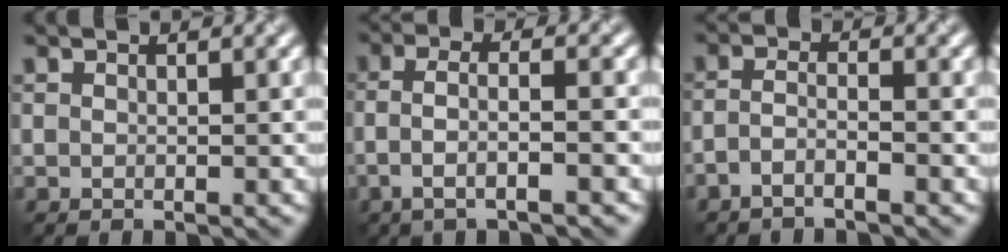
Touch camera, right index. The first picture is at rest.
{"total": 3.9, "force": [-1.2, 0.9, 3.6], "torque": [-0.061, -0.004, -0.029]}
{"total": 1.8, "force": [-1.4, 0.3, 1.1], "torque": [-0.025, -0.002, -0.033]}